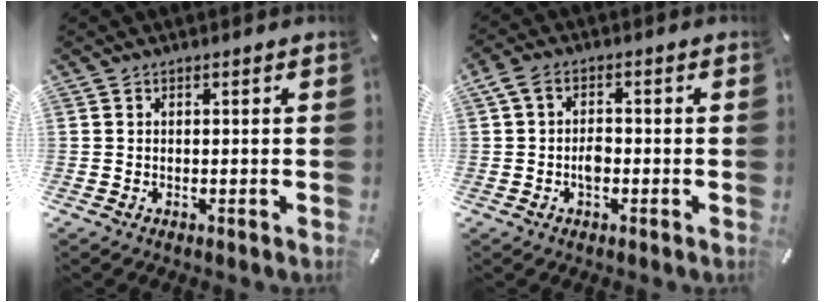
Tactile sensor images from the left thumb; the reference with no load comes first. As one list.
[{"total": 4.1, "force": [-0.7, 2.6, 3.0], "torque": [-0.055, 0.011, -0.014]}]